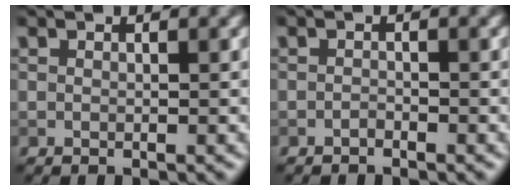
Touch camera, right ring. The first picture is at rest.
{"total": 0.6, "force": [-0.6, 0.2, 0.2], "torque": [-0.003, 0.001, -0.012]}